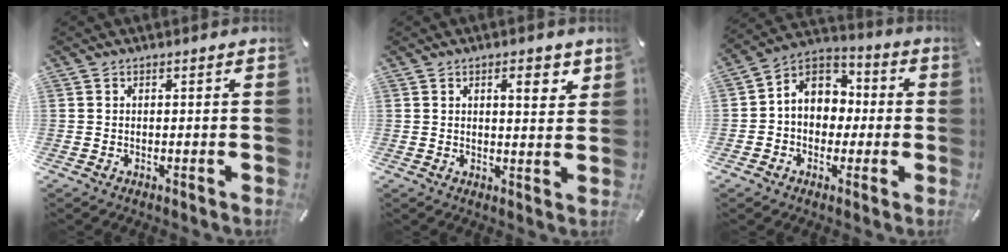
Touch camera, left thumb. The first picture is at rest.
{"total": 4.6, "force": [2.3, 1.6, 3.6], "torque": [-0.044, -0.008, 0.032]}
{"total": 9.4, "force": [0.3, 8.7, 3.6], "torque": [-0.080, 0.004, 0.002]}